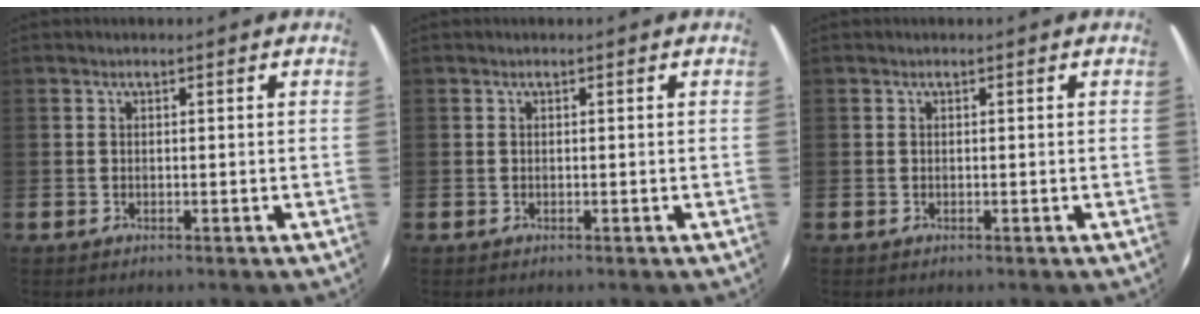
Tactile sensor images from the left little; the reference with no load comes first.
{"total": 0.0}
{"total": 0.0}